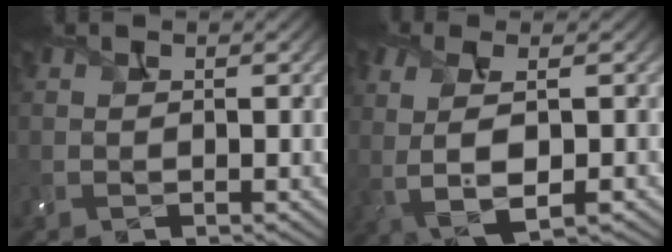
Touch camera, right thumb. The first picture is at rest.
{"total": 6.2, "force": [-0.5, 2.1, 5.8], "torque": [-0.133, -0.003, -0.006]}